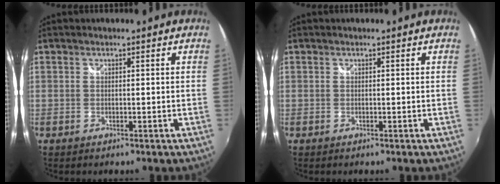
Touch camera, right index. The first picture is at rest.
{"total": 0.0}